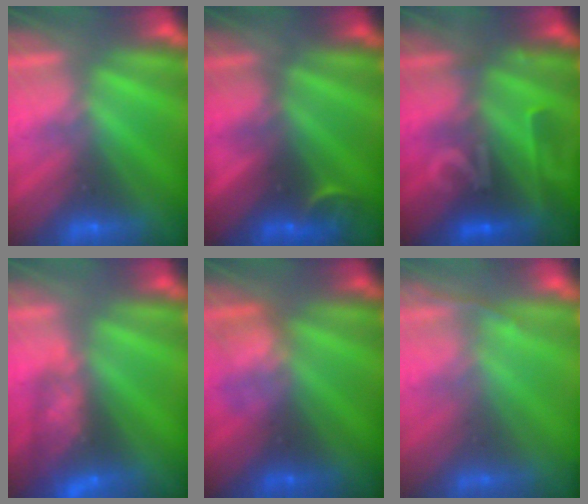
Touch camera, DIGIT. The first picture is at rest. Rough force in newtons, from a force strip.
{"total": 2.9}
{"total": 2.3}
{"total": 8.3}
{"total": 2.4}
{"total": 1.4}